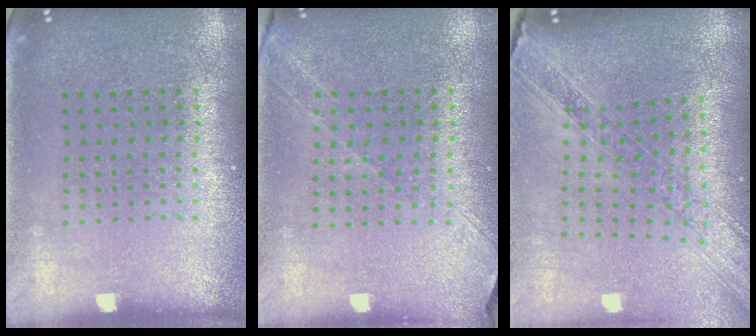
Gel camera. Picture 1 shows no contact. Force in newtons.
{"total": 1.5, "press": 1.3, "slide": 0.8}
{"total": 1.6, "press": 1.5, "slide": 0.6}